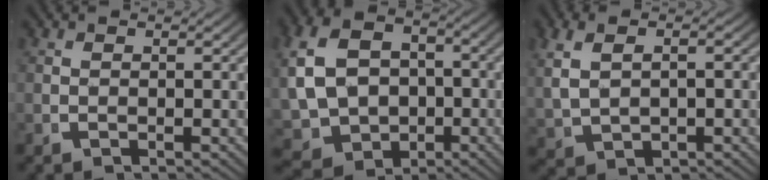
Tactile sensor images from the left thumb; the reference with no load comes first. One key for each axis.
{"total": 13.4, "fx": -2.1, "fy": 11.0, "fz": 7.3, "tx": -0.161, "ty": -0.053, "tz": -0.015}
{"total": 4.2, "fx": 0.7, "fy": 2.8, "fz": 3.0, "tx": -0.076, "ty": -0.006, "tz": 0.030}